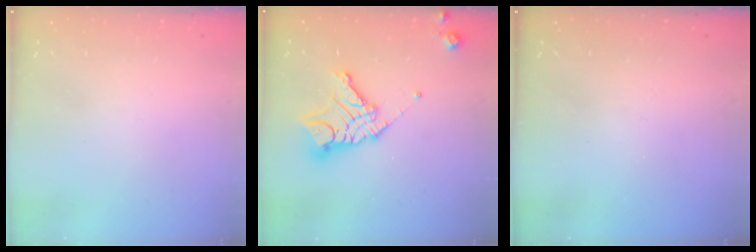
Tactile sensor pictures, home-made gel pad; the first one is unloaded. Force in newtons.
{"total": 13.9, "press": 13.9, "slide": 1.1}
{"total": 0.0}